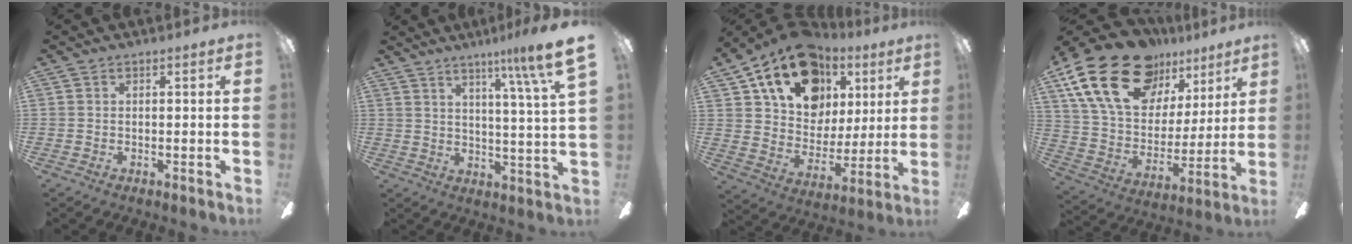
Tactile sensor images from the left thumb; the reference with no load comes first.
{"total": 10.6, "force": [7.1, -0.1, 7.9], "torque": [-0.118, -0.043, 0.106]}
{"total": 21.1, "force": [12.2, 14.0, 10.0], "torque": [-0.178, -0.054, 0.229]}
{"total": 24.9, "force": [15.1, 14.4, 13.6], "torque": [-0.255, -0.084, 0.279]}